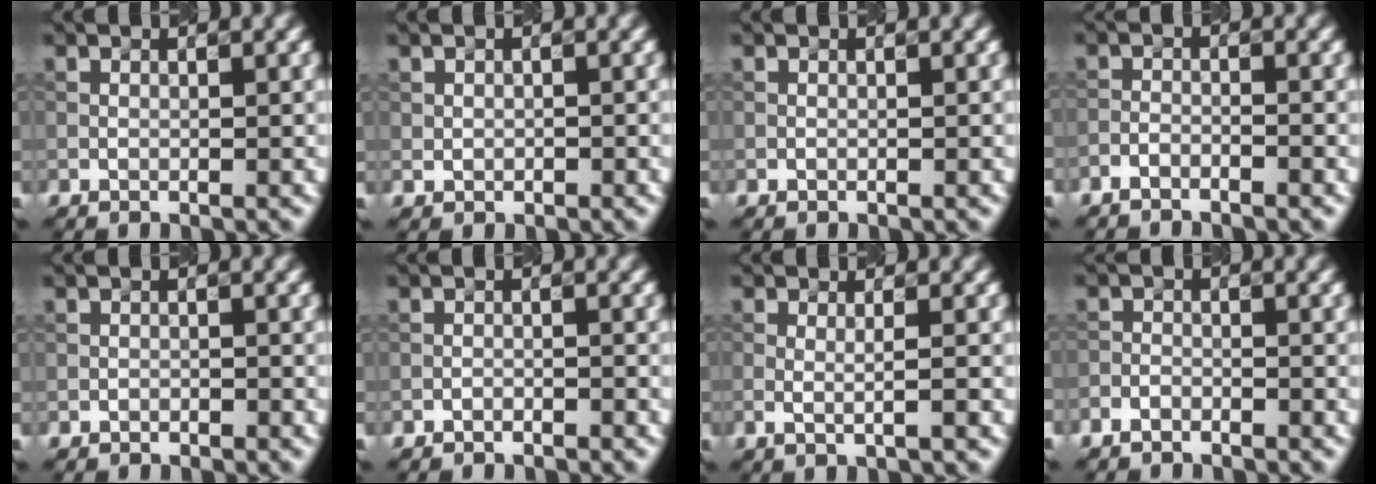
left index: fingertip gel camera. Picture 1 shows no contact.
{"total": 0.9, "force": [0.2, 0.8, 0.3], "torque": [-0.002, -0.001, 0.004]}
{"total": 0.0}
{"total": 1.7, "force": [-1.6, 0.2, 0.7], "torque": [-0.019, 0.003, -0.034]}
{"total": 0.6, "force": [-0.5, 0.4, 0.1], "torque": [0.002, -0.001, -0.008]}
{"total": 0.9, "force": [-0.8, 0.3, 0.2], "torque": [0.001, 0.001, -0.016]}
{"total": 1.7, "force": [0.0, 0.4, 1.6], "torque": [-0.027, -0.004, -0.008]}
{"total": 1.7, "force": [-1.5, 0.7, 0.3], "torque": [-0.005, 0.001, -0.035]}